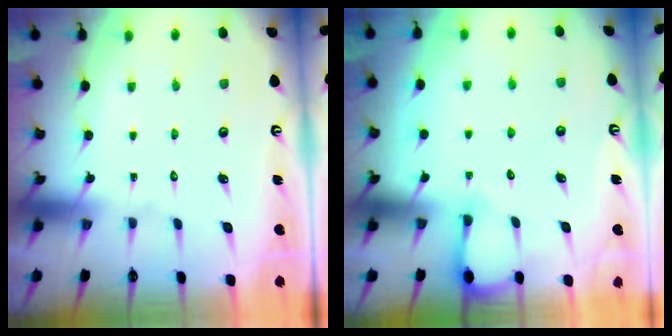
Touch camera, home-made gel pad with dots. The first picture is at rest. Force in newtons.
{"total": 4.2, "press": 4.2, "slide": 0.3}